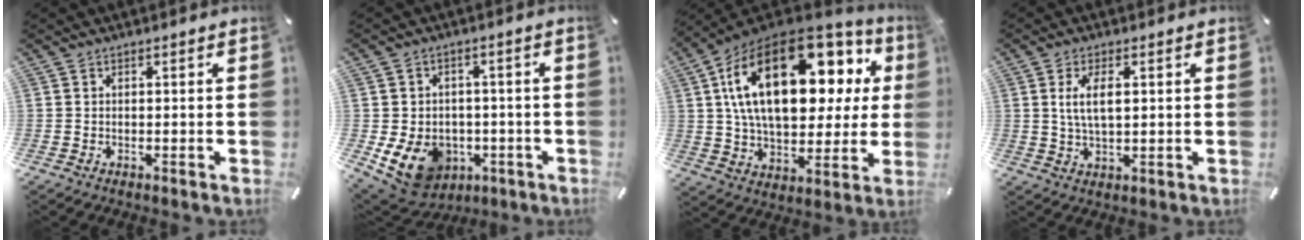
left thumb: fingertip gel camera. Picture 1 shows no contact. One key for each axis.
{"total": 11.1, "fx": -3.7, "fy": 8.9, "fz": 5.4, "tx": -0.109, "ty": 0.009, "tz": -0.063}
{"total": 26.1, "fx": 9.5, "fy": 14.0, "fz": 19.8, "tx": -0.359, "ty": -0.045, "tz": 0.162}
{"total": 6.3, "fx": 1.4, "fy": 2.6, "fz": 5.5, "tx": -0.120, "ty": -0.002, "tz": 0.017}